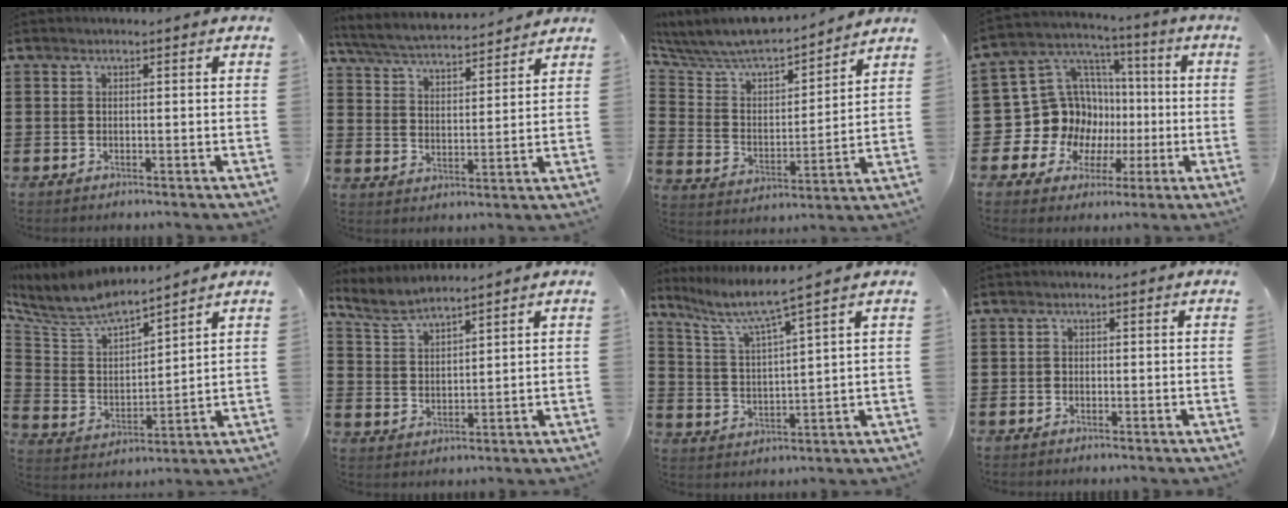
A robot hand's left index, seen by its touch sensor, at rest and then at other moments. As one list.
[{"total": 5.0, "force": [4.8, 0.3, 1.2], "torque": [-0.047, -0.029, 0.080]}, {"total": 7.4, "force": [7.0, 1.1, 2.0], "torque": [-0.075, -0.055, 0.116]}, {"total": 14.1, "force": [-0.8, 13.2, 4.8], "torque": [-0.143, -0.021, 0.007]}, {"total": 7.5, "force": [6.8, 1.4, 2.7], "torque": [-0.086, -0.044, 0.116]}, {"total": 4.5, "force": [4.2, 0.6, 1.5], "torque": [-0.046, -0.013, 0.077]}, {"total": 4.8, "force": [3.7, 0.0, 3.1], "torque": [-0.082, -0.028, 0.052]}, {"total": 0.7, "force": [-0.4, 0.5, 0.2], "torque": [-0.005, 0.000, -0.009]}]